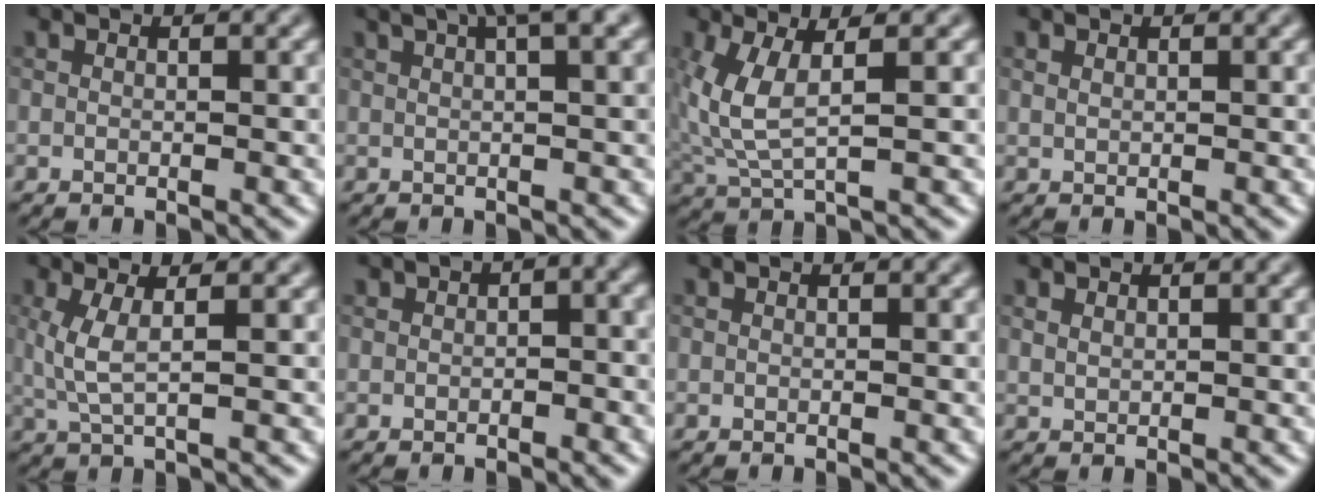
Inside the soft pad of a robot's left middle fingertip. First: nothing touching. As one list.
[{"total": 5.4, "force": [3.2, 1.1, 4.2], "torque": [-0.048, 0.018, 0.036]}, {"total": 4.2, "force": [0.9, 1.4, 3.9], "torque": [-0.107, -0.005, 0.023]}, {"total": 0.5, "force": [0.4, 0.3, 0.2], "torque": [-0.005, 0.000, 0.010]}, {"total": 2.8, "force": [0.7, 0.7, 2.6], "torque": [-0.060, -0.004, 0.016]}, {"total": 3.4, "force": [0.9, 2.1, 2.6], "torque": [-0.017, 0.001, 0.009]}, {"total": 0.0}, {"total": 0.9, "force": [0.6, 0.5, 0.4], "torque": [-0.010, 0.000, 0.015]}]